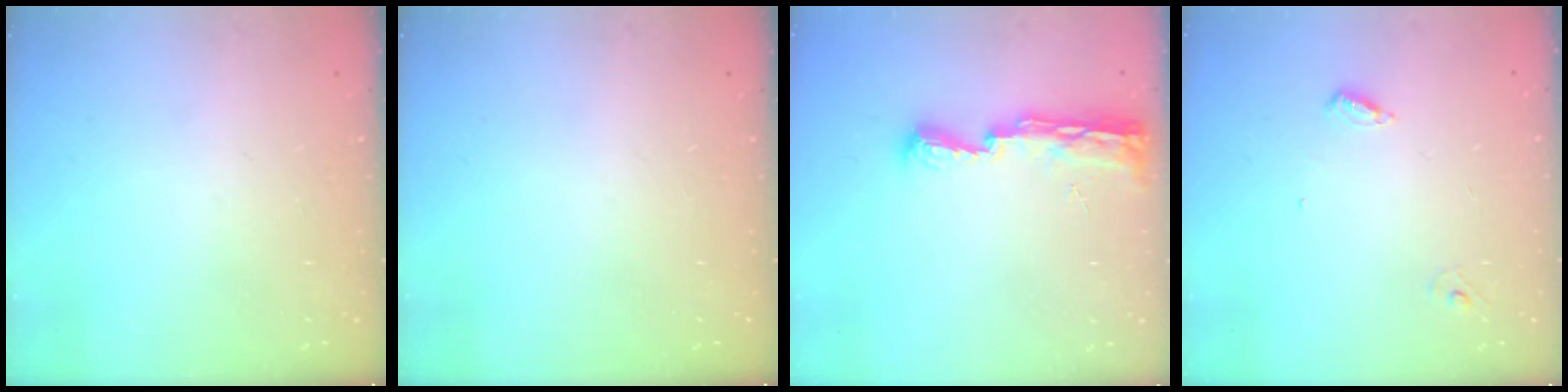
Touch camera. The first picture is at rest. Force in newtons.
{"total": 0.0}
{"total": 9.3, "press": 9.3, "slide": 0.5}
{"total": 4.6, "press": 4.6, "slide": 0.4}